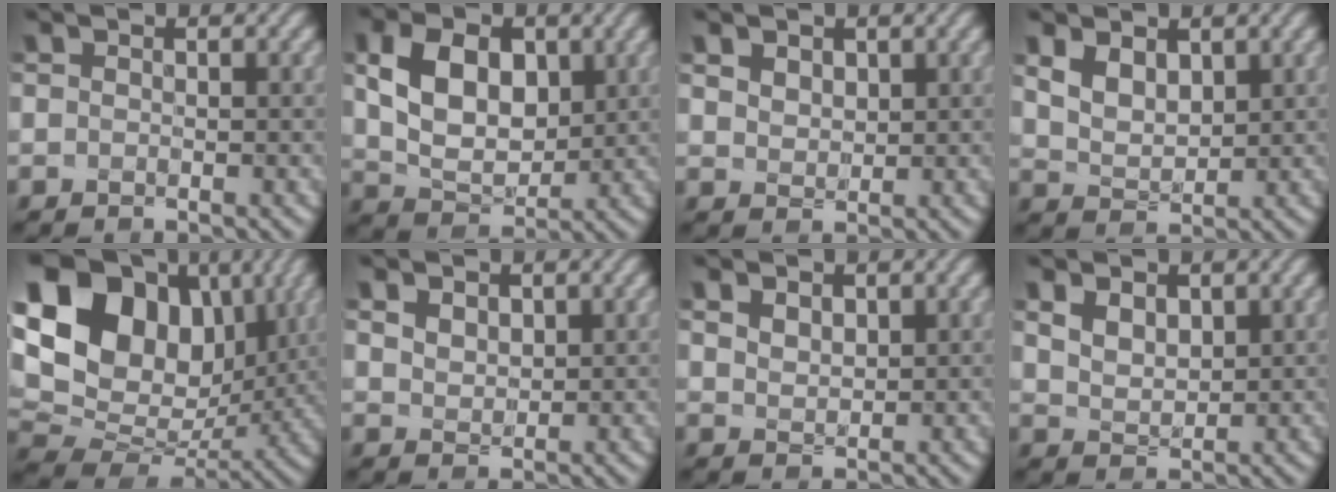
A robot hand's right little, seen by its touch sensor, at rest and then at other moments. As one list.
[{"total": 5.4, "force": [1.0, 3.6, 3.8], "torque": [-0.077, -0.009, 0.031]}, {"total": 3.6, "force": [1.9, 2.4, 1.7], "torque": [-0.052, 0.012, 0.033]}, {"total": 5.1, "force": [2.7, 3.4, 2.8], "torque": [-0.066, 0.018, 0.046]}, {"total": 17.3, "force": [5.6, 12.9, 10.1], "torque": [-0.218, 0.038, 0.116]}, {"total": 3.3, "force": [1.8, 2.2, 1.7], "torque": [-0.045, 0.011, 0.031]}, {"total": 2.9, "force": [1.7, 1.8, 1.5], "torque": [-0.039, 0.013, 0.027]}, {"total": 4.1, "force": [2.1, 2.6, 2.3], "torque": [-0.053, 0.017, 0.035]}]